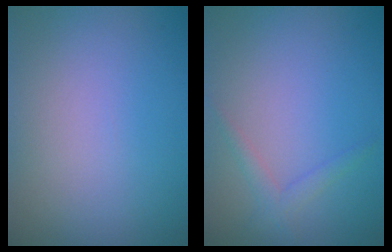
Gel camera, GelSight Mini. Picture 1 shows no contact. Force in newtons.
{"total": 1.4, "press": 1.4, "slide": 0.1}